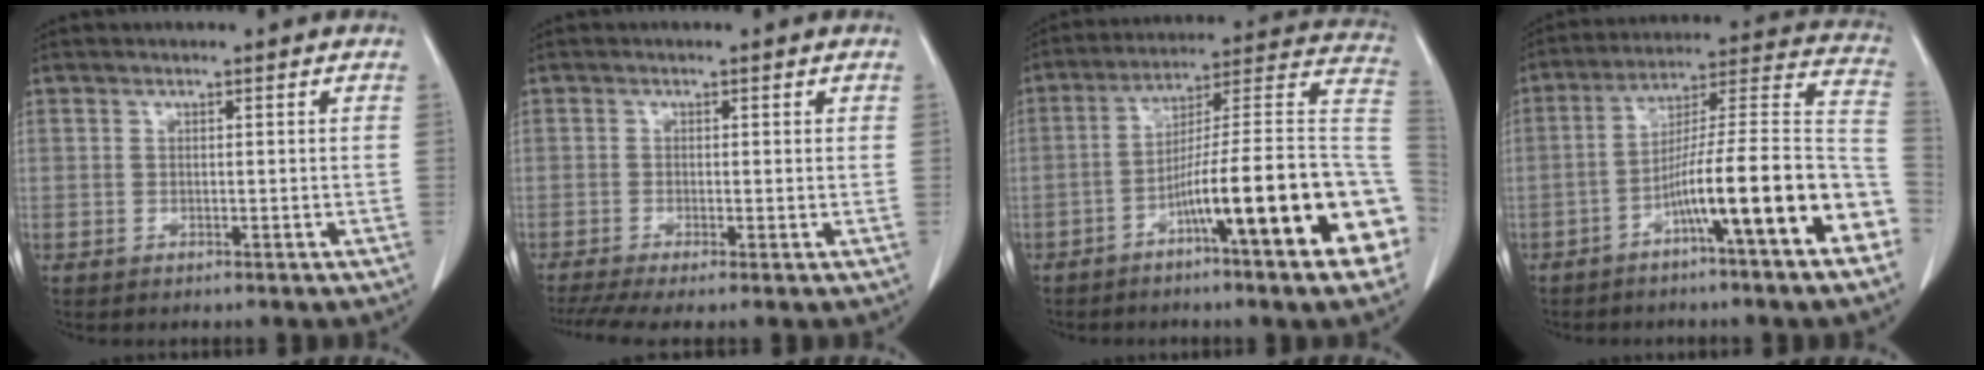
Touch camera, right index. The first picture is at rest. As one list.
[{"total": 4.9, "force": [-2.8, 1.1, 3.9], "torque": [-0.073, -0.006, -0.051]}, {"total": 21.7, "force": [-8.0, 1.0, 20.2], "torque": [-0.215, 0.020, -0.122]}, {"total": 18.0, "force": [-7.7, 0.5, 16.3], "torque": [-0.211, 0.025, -0.122]}]